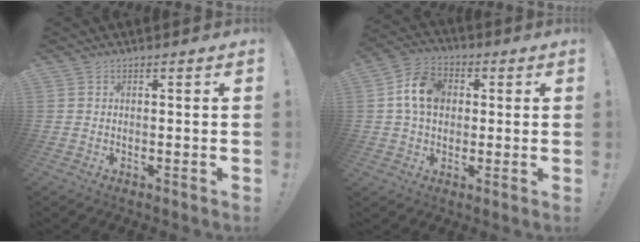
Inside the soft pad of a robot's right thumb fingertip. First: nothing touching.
{"total": 11.8, "force": [2.1, 9.1, 7.2], "torque": [-0.114, 0.018, 0.046]}